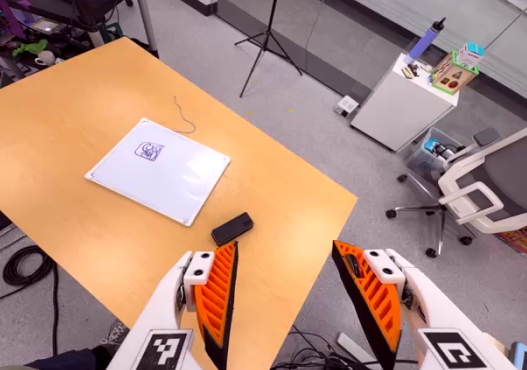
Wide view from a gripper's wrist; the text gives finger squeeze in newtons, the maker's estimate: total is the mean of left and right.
{"total": 0.0}